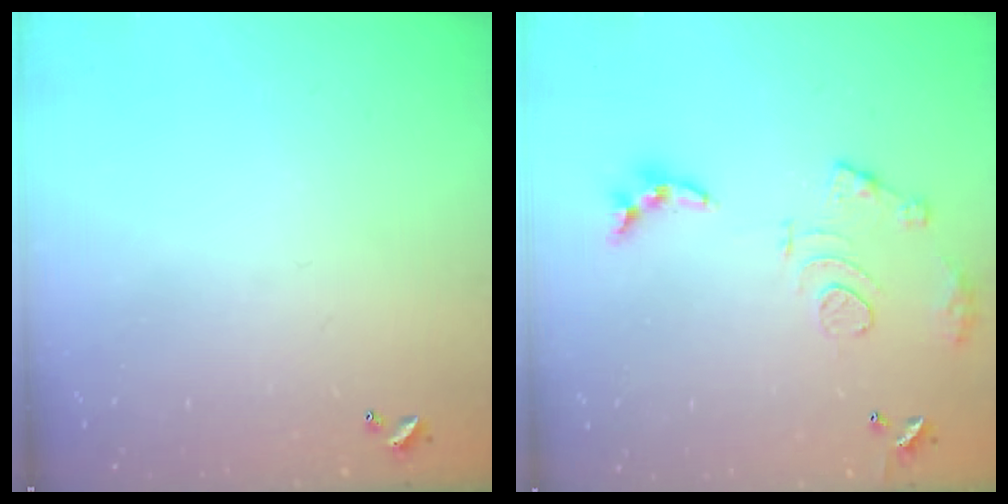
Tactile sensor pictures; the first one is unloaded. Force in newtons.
{"total": 10.7, "press": 10.7, "slide": 0.7}